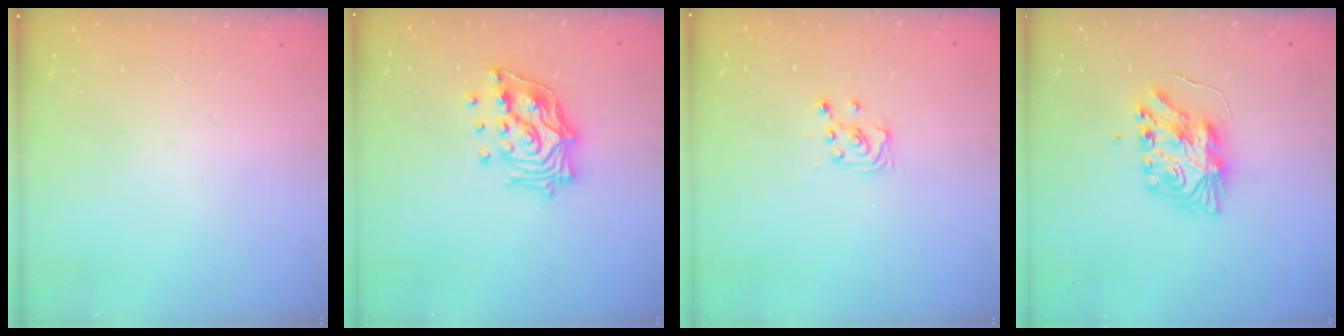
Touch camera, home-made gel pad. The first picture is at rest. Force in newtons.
{"total": 15.8, "press": 15.7, "slide": 1.6}
{"total": 3.6, "press": 3.6, "slide": 0.3}
{"total": 9.3, "press": 9.3, "slide": 0.7}